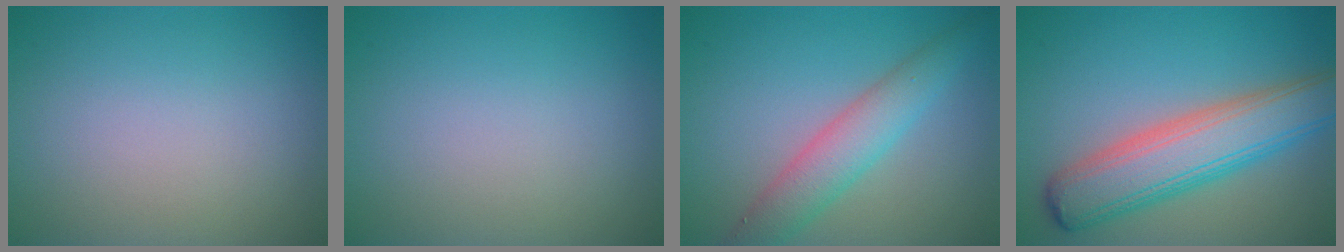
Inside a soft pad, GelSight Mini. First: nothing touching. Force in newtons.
{"total": 0.0}
{"total": 4.2, "press": 4.2, "slide": 0.2}
{"total": 7.6, "press": 7.6, "slide": 0.2}